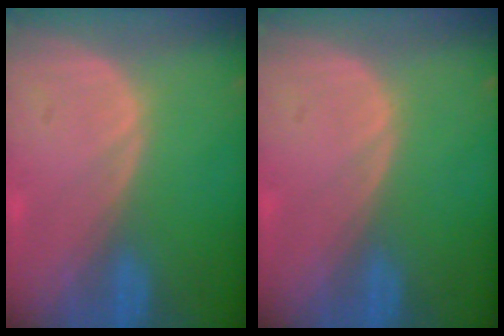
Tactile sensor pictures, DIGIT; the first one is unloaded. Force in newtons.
{"total": 0.0}